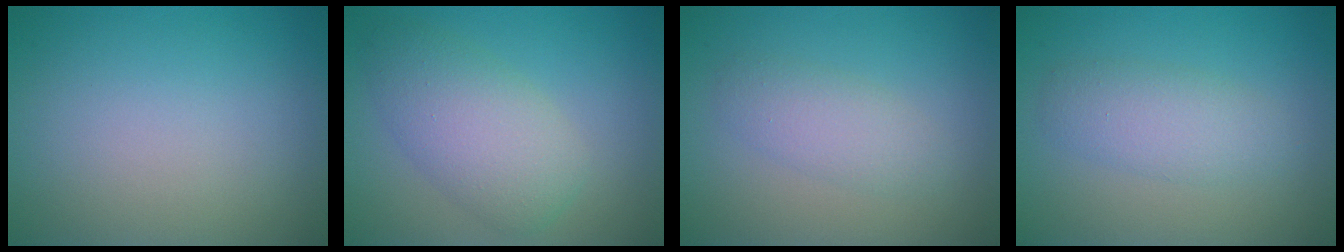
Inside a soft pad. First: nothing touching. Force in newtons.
{"total": 5.1, "press": 5.1, "slide": 0.1}
{"total": 2.4, "press": 2.4, "slide": 0.1}
{"total": 3.0, "press": 3.0, "slide": 0.1}